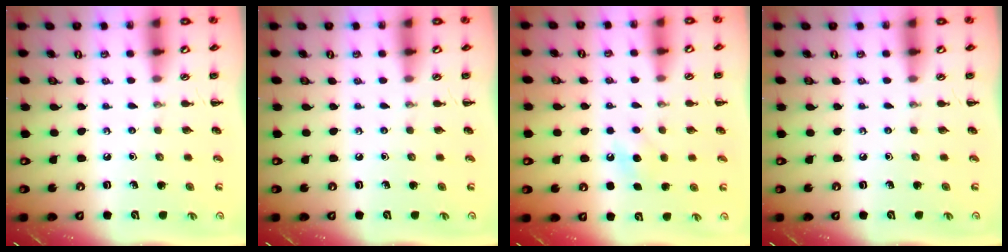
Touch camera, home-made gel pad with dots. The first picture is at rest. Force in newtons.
{"total": 0.0}
{"total": 6.2, "press": 6.0, "slide": 1.6}
{"total": 0.0}